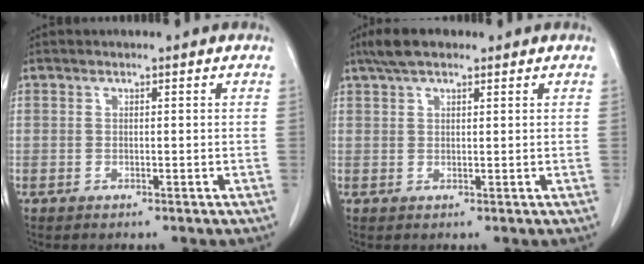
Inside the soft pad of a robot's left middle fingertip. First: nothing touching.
{"total": 4.8, "force": [3.5, 1.5, 2.9], "torque": [-0.062, 0.019, 0.063]}